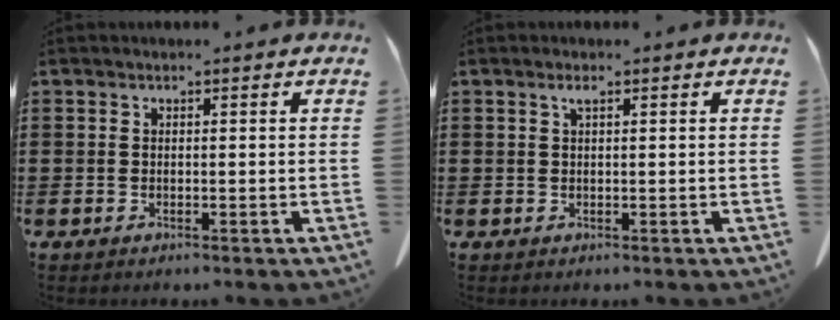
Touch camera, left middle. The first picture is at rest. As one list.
[{"total": 1.1, "force": [0.5, 0.2, 0.9], "torque": [-0.020, 0.003, 0.009]}]